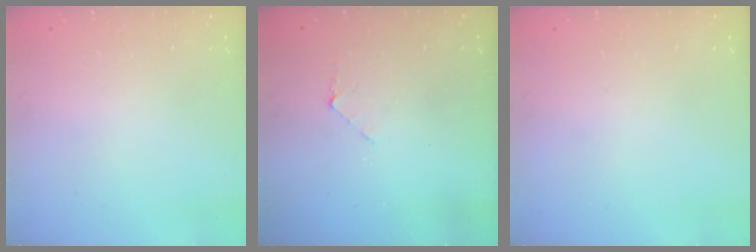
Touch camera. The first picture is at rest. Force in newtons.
{"total": 3.6, "press": 3.6, "slide": 0.3}
{"total": 0.0}